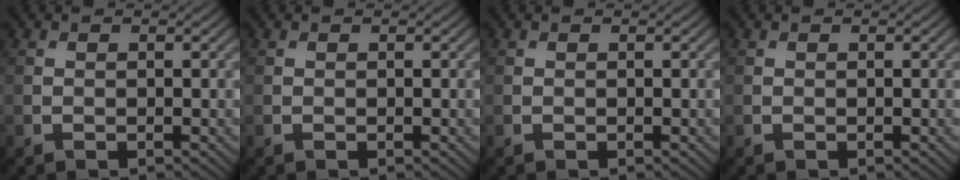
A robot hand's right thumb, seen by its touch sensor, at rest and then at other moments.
{"total": 0.0}
{"total": 0.0}
{"total": 0.0}